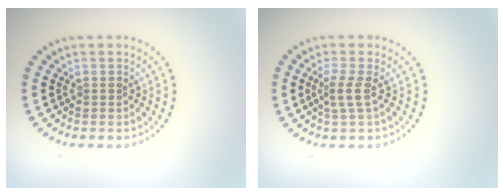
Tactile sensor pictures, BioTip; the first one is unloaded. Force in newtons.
{"total": 1.7, "press": 1.1, "slide": 1.3}